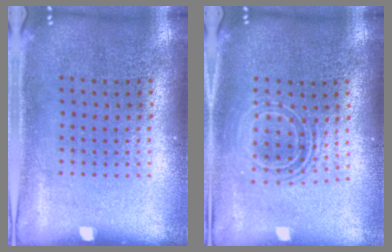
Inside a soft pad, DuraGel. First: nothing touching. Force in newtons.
{"total": 1.8, "press": 1.4, "slide": 1.2}